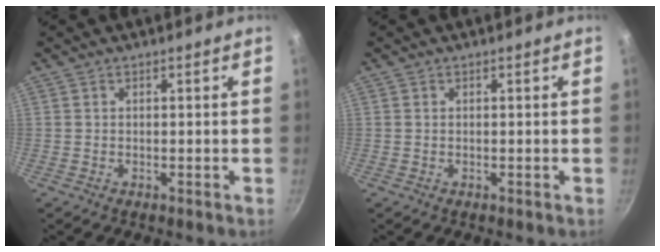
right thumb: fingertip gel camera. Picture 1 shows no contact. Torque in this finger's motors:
{"motor_torque": [0.55, 0.43, 0.06, -0.45, -0.08]}